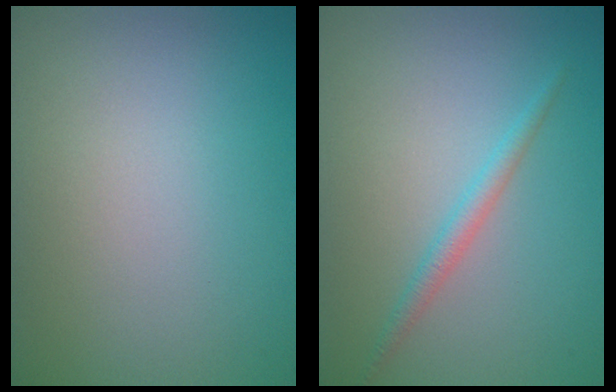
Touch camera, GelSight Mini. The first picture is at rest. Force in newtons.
{"total": 1.5, "press": 1.5, "slide": 0.1}